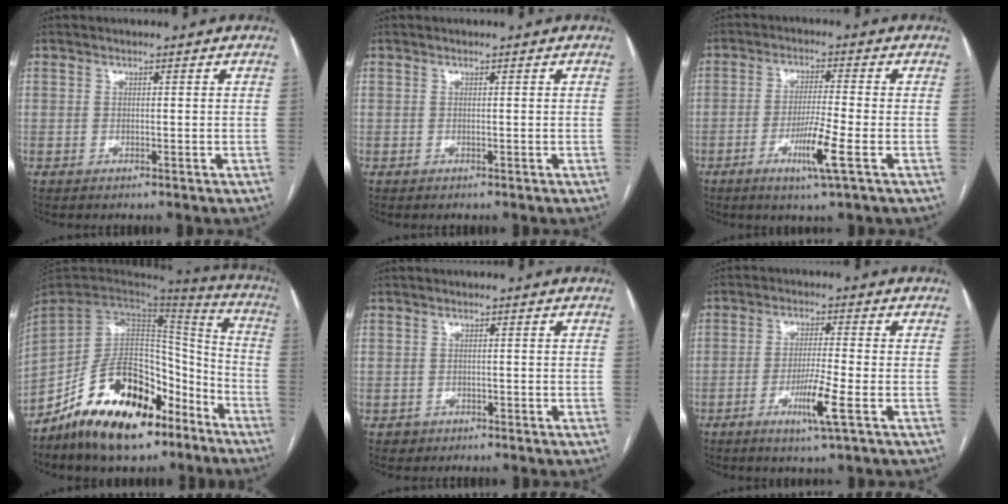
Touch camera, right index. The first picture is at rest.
{"total": 0.0}
{"total": 7.0, "force": [-2.9, -0.5, 6.4], "torque": [-0.121, -0.015, -0.054]}
{"total": 21.3, "force": [-13.8, 10.0, 12.9], "torque": [-0.235, 0.027, -0.233]}
{"total": 1.6, "force": [-0.9, 1.4, -0.1], "torque": [0.001, 0.007, -0.014]}
{"total": 6.5, "force": [-2.7, -0.5, 5.9], "torque": [-0.111, -0.014, -0.050]}